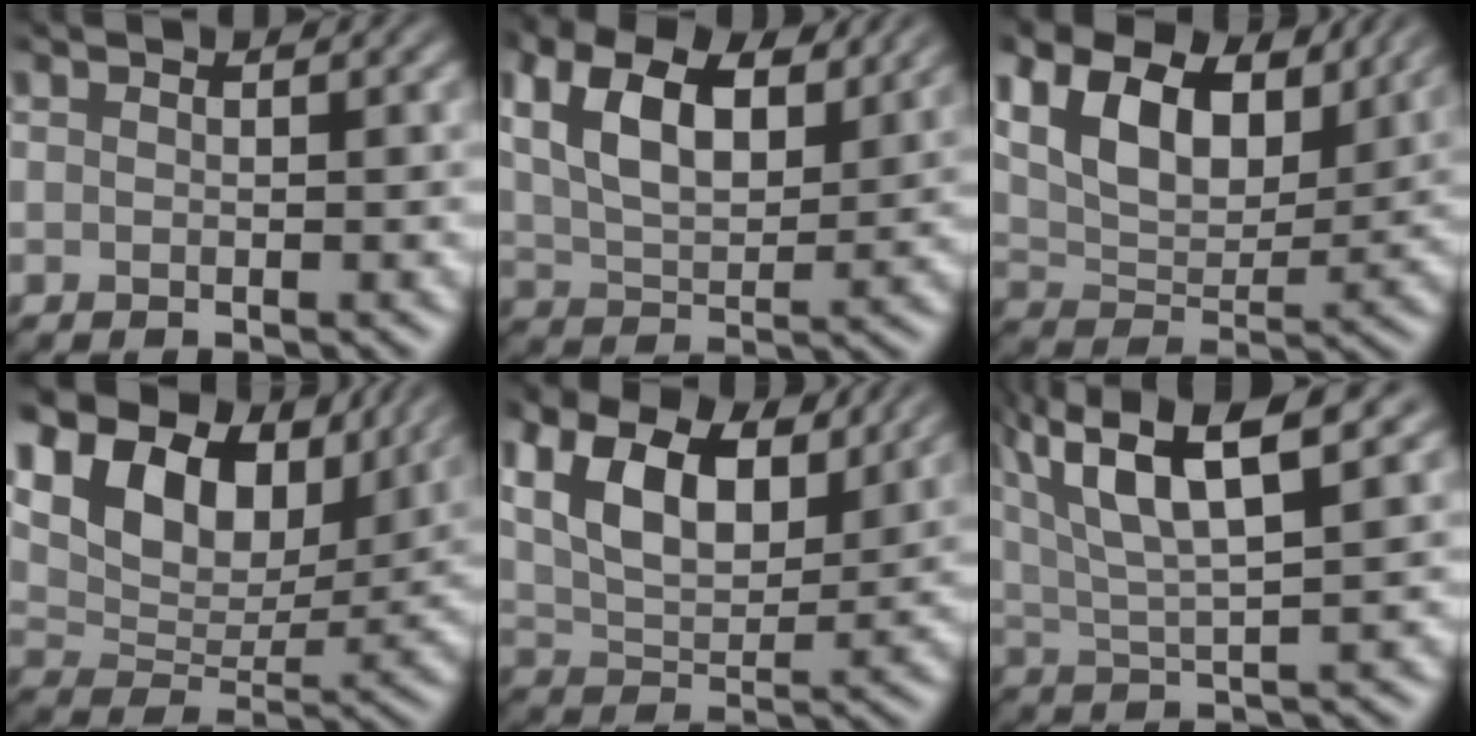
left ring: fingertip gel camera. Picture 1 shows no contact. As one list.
[{"total": 7.3, "force": [3.4, 3.7, 5.3], "torque": [-0.111, 0.005, 0.062]}, {"total": 8.4, "force": [4.2, 4.7, 5.5], "torque": [-0.106, 0.002, 0.071]}, {"total": 12.9, "force": [7.5, 7.7, 7.1], "torque": [-0.153, 0.038, 0.123]}, {"total": 7.7, "force": [3.5, 4.2, 5.4], "torque": [-0.115, 0.002, 0.060]}, {"total": 8.4, "force": [4.3, 1.7, 7.0], "torque": [-0.125, 0.021, 0.077]}]